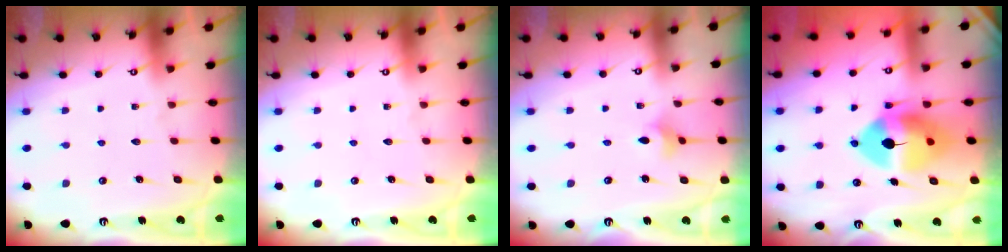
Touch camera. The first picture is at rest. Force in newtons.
{"total": 0.0}
{"total": 3.4, "press": 3.3, "slide": 0.8}
{"total": 13.6, "press": 13.4, "slide": 2.1}